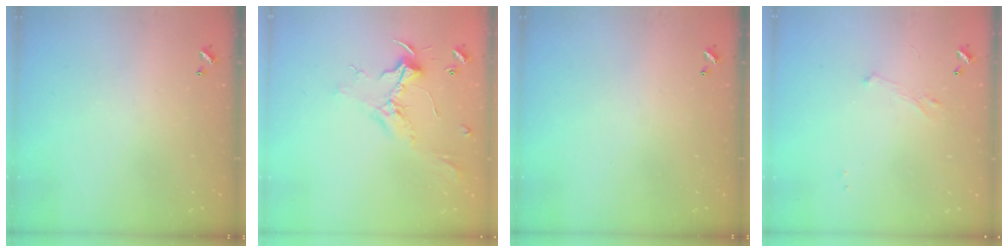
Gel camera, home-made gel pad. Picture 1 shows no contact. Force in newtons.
{"total": 2.4, "press": 2.3, "slide": 0.8}
{"total": 0.0}
{"total": 1.4, "press": 1.3, "slide": 0.6}